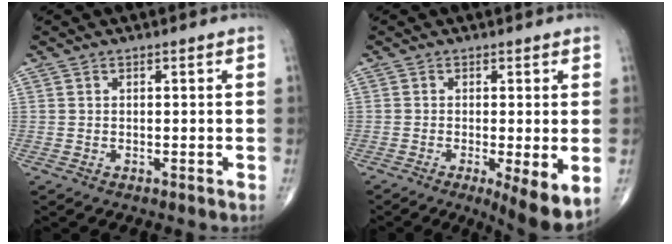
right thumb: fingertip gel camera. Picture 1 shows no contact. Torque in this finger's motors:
{"motor_torque": [0.15, 0.35, 0.33, 0.04, 0.08]}